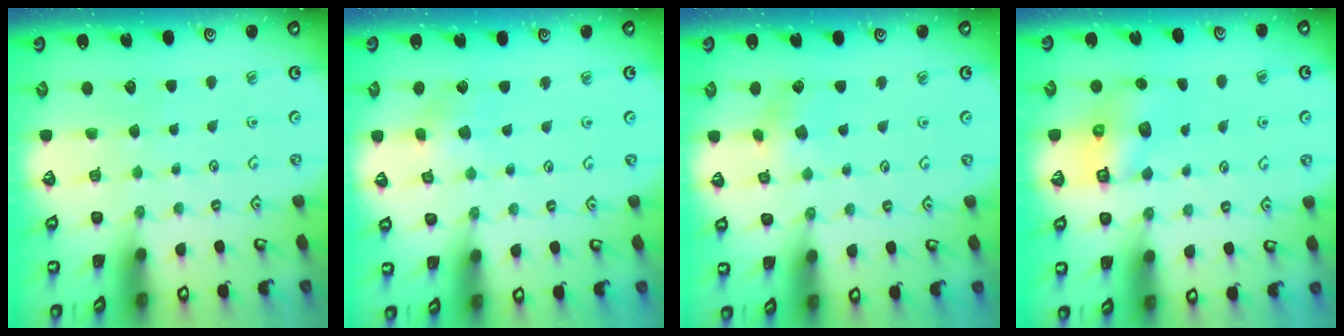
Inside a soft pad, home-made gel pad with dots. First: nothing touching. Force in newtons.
{"total": 2.9, "press": 2.9, "slide": 0.6}
{"total": 3.2, "press": 3.2, "slide": 0.4}
{"total": 7.4, "press": 7.3, "slide": 1.1}